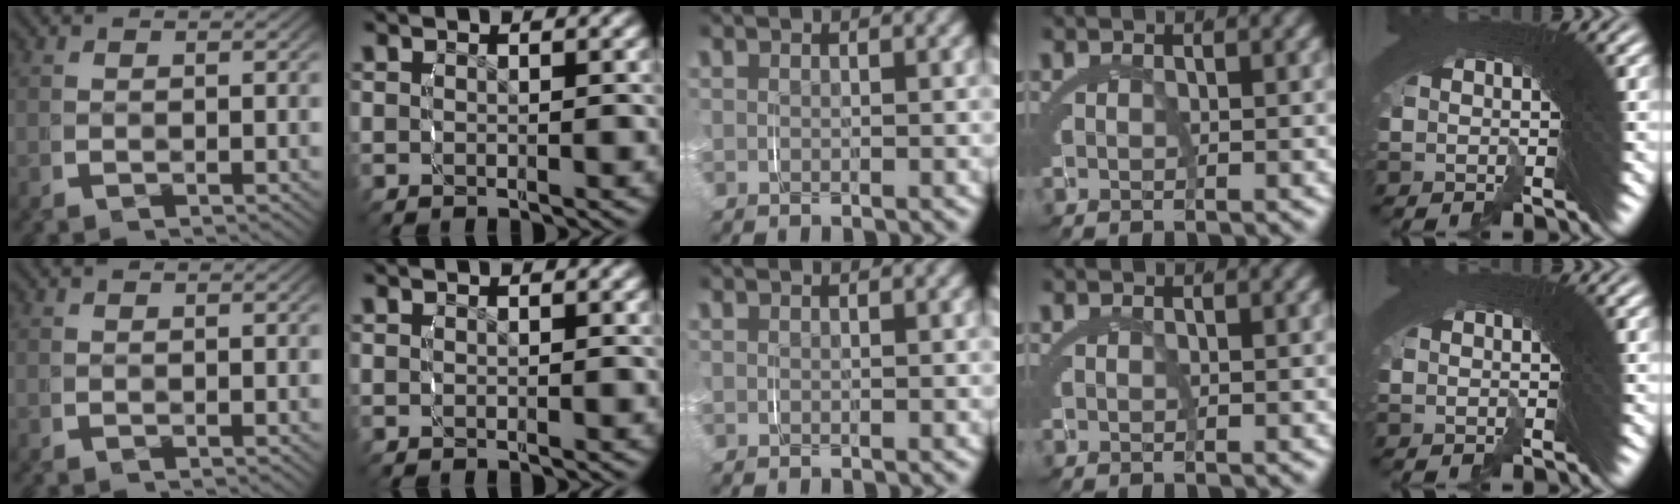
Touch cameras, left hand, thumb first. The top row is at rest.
{}